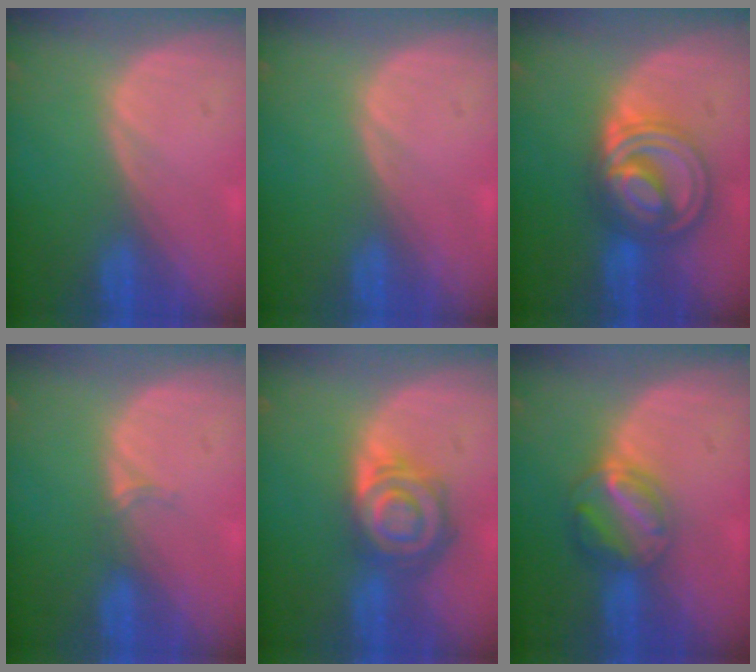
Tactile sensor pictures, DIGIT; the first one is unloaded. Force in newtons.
{"total": 0.0}
{"total": 8.7, "press": 8.7, "slide": 0.6}
{"total": 1.3, "press": 1.0, "slide": 0.9}
{"total": 8.0, "press": 7.1, "slide": 3.6}
{"total": 6.3, "press": 5.6, "slide": 3.0}